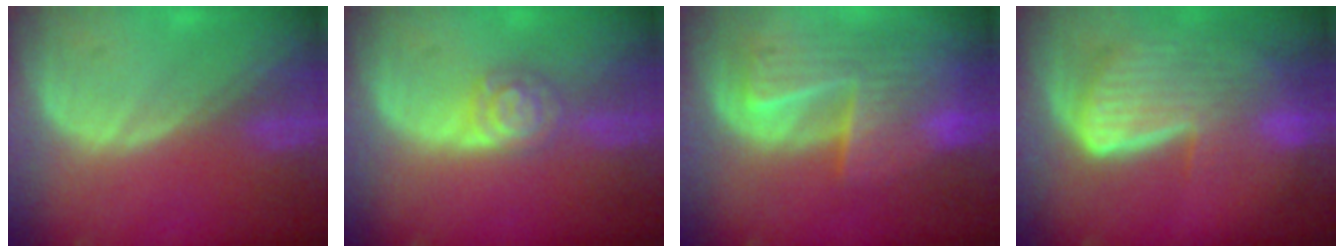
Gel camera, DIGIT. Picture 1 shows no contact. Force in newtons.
{"total": 4.3, "press": 4.2, "slide": 0.4}
{"total": 10.0, "press": 8.7, "slide": 5.1}
{"total": 9.3, "press": 8.1, "slide": 4.6}